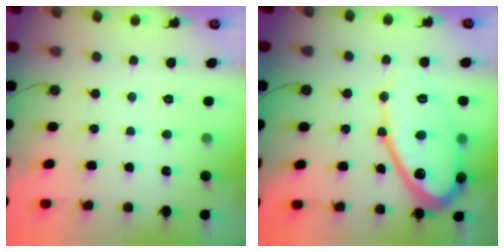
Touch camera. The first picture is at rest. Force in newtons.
{"total": 14.5, "press": 14.4, "slide": 1.1}